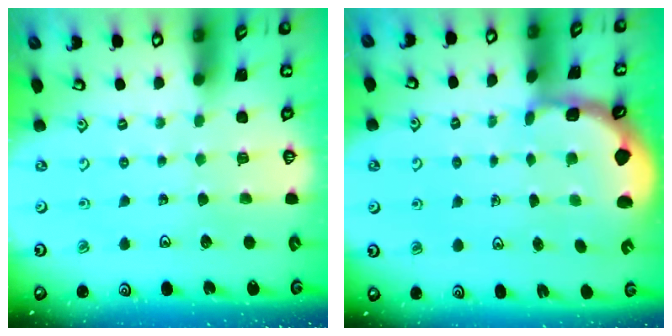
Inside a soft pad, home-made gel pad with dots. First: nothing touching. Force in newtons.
{"total": 1.8, "press": 1.8, "slide": 0.5}